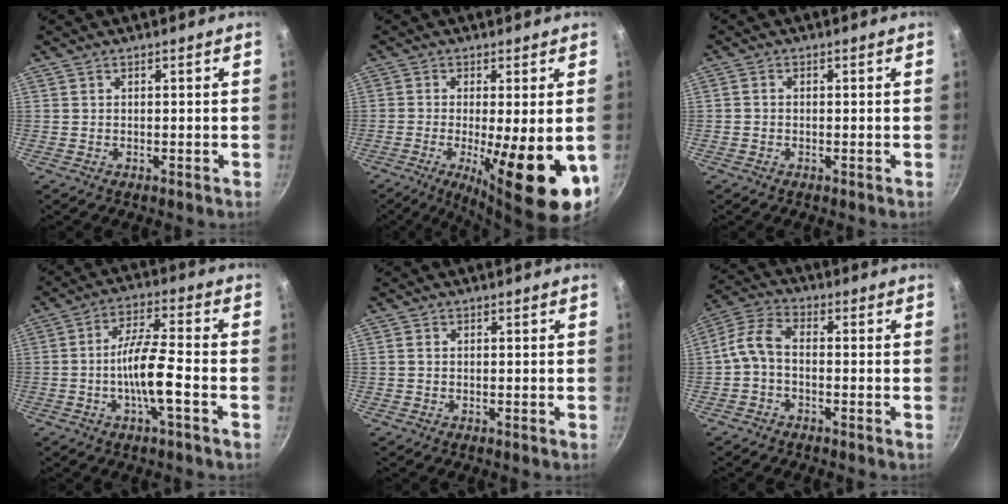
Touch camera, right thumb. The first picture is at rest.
{"total": 16.6, "force": [-4.3, 4.6, 15.3], "torque": [-0.228, -0.017, -0.055]}
{"total": 0.9, "force": [-0.3, 0.7, 0.5], "torque": [-0.010, 0.004, -0.006]}
{"total": 9.3, "force": [-2.9, 1.8, 8.6], "torque": [-0.161, 0.031, -0.059]}
{"total": 0.7, "force": [0.0, 0.6, 0.3], "torque": [-0.006, 0.003, -0.002]}
{"total": 6.1, "force": [-1.6, 3.7, 4.6], "torque": [-0.102, 0.035, -0.045]}